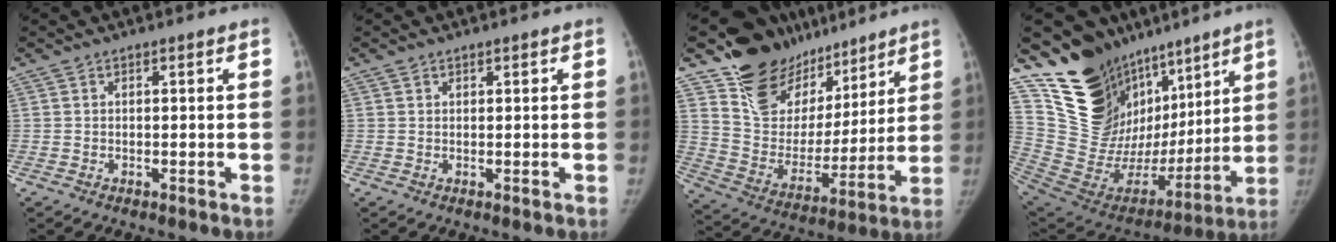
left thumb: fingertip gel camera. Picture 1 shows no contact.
{"total": 0.6, "force": [0.5, 0.4, 0.0], "torque": [0.005, -0.002, 0.005]}
{"total": 21.9, "force": [16.4, 12.6, 7.2], "torque": [-0.066, -0.096, 0.279]}
{"total": 27.1, "force": [15.5, 17.5, 13.7], "torque": [-0.166, -0.044, 0.280]}